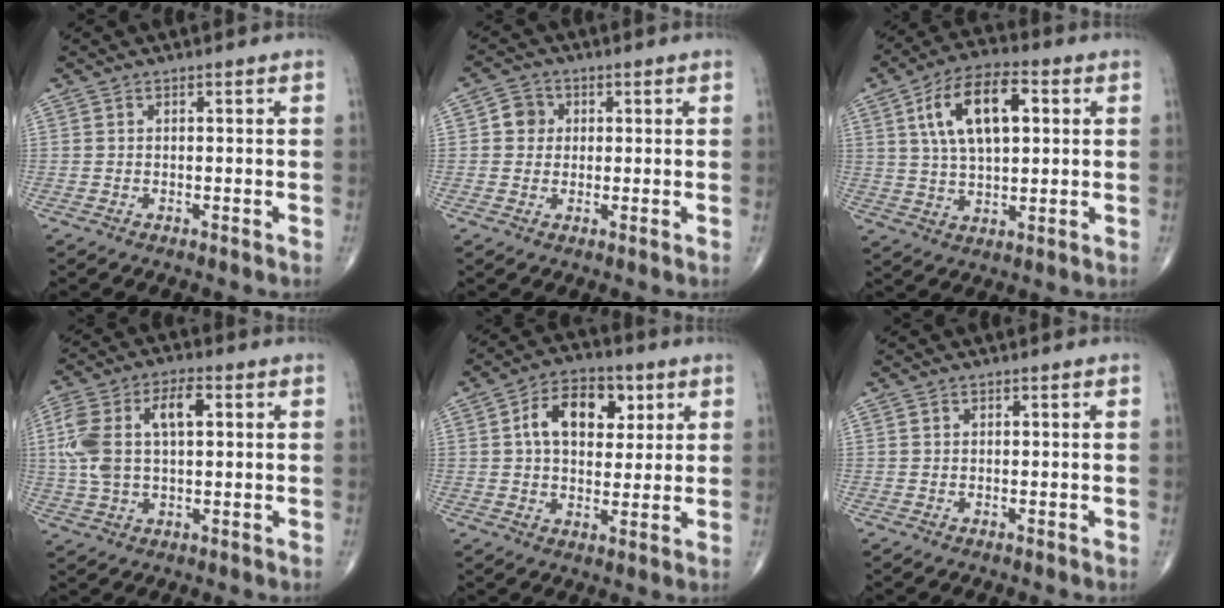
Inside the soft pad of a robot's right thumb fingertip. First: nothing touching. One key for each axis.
{"total": 3.9, "fx": 0.6, "fy": 3.7, "fz": 1.3, "tx": 0.001, "ty": 0.005, "tz": 0.004}
{"total": 14.2, "fx": 4.0, "fy": 6.9, "fz": 11.7, "tx": -0.198, "ty": 0.008, "tz": 0.069}
{"total": 13.1, "fx": 2.5, "fy": 6.8, "fz": 11.0, "tx": -0.236, "ty": 0.023, "tz": 0.049}
{"total": 12.1, "fx": 3.4, "fy": 7.7, "fz": 8.6, "tx": -0.106, "ty": 0.003, "tz": 0.049}
{"total": 0.0}